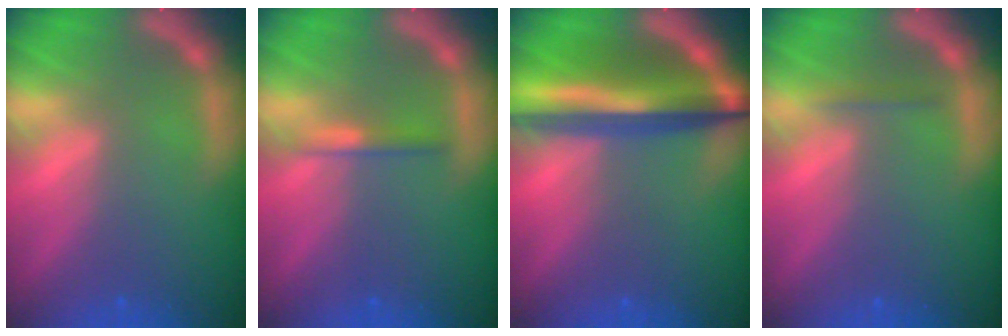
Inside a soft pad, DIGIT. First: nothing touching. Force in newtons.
{"total": 1.4}
{"total": 10.0}
{"total": 0.9}